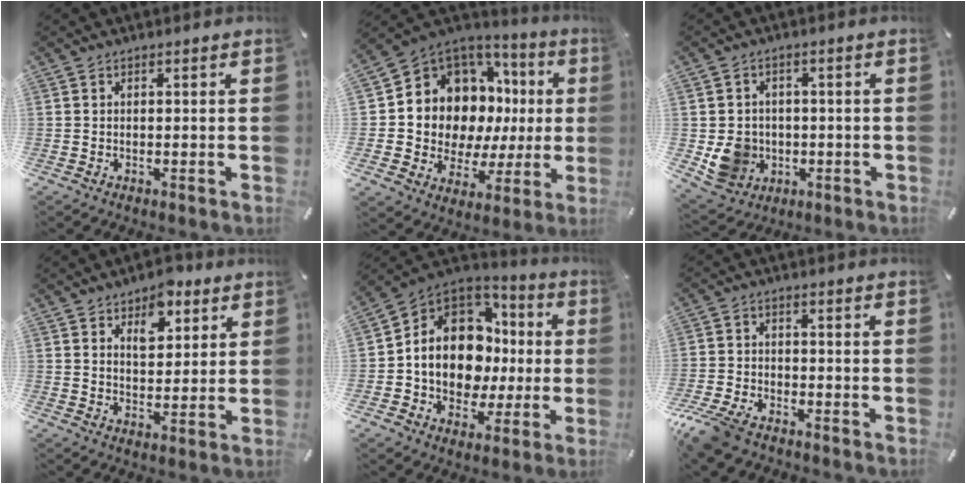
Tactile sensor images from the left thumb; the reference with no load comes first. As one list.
[{"total": 11.2, "force": [3.9, 9.4, 4.9], "torque": [-0.090, -0.073, 0.080]}, {"total": 8.5, "force": [-0.9, 8.2, 2.2], "torque": [-0.057, 0.002, -0.012]}, {"total": 7.6, "force": [4.4, 5.0, 3.7], "torque": [-0.034, -0.016, 0.071]}, {"total": 13.8, "force": [1.1, 11.4, 7.6], "torque": [-0.148, -0.019, 0.026]}, {"total": 7.3, "force": [-5.8, 3.4, 2.8], "torque": [-0.074, 0.018, -0.115]}]